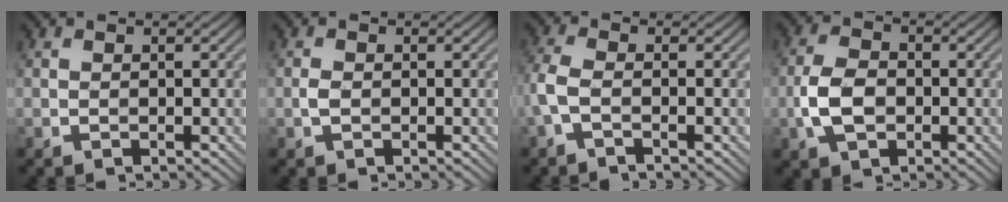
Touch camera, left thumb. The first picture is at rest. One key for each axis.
{"total": 1.1, "fx": -0.3, "fy": 0.6, "fz": 0.8, "tx": -0.022, "ty": 0.002, "tz": -0.008}
{"total": 3.2, "fx": -1.2, "fy": 1.0, "fz": 2.7, "tx": -0.075, "ty": 0.002, "tz": -0.037}
{"total": 5.3, "fx": -1.4, "fy": 3.4, "fz": 3.8, "tx": -0.089, "ty": -0.002, "tz": -0.031}